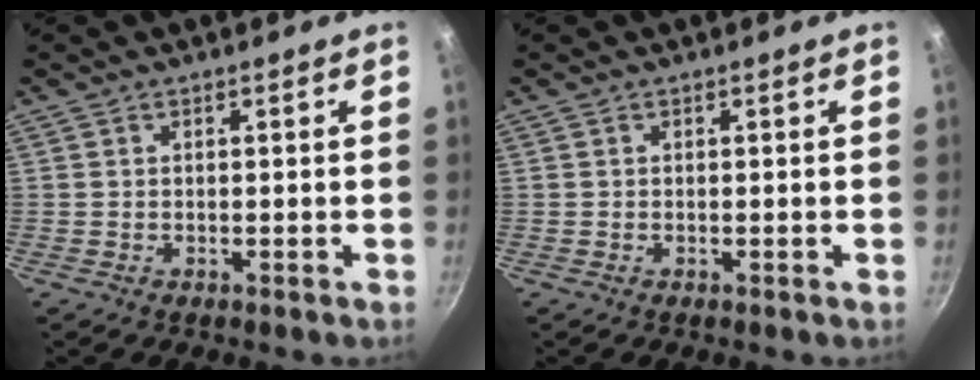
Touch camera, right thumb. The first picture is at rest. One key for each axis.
{"total": 0.0}